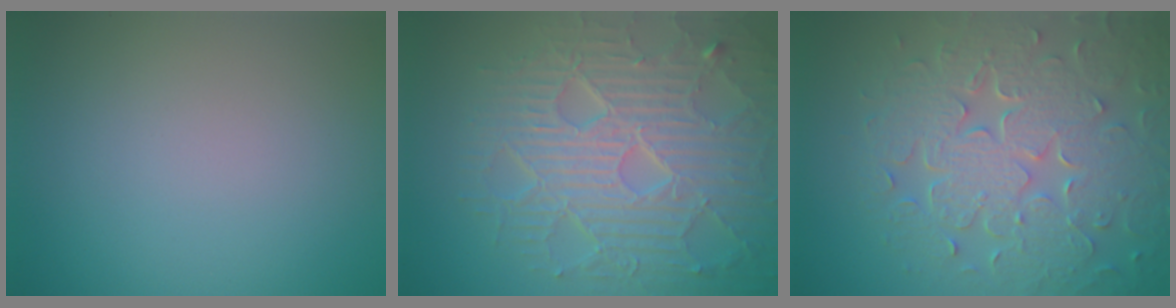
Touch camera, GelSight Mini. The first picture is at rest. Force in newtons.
{"total": 9.6, "press": 6.4, "slide": 7.1}
{"total": 8.9, "press": 6.5, "slide": 6.1}